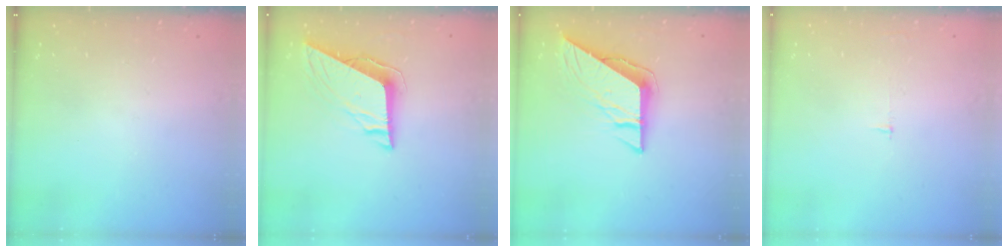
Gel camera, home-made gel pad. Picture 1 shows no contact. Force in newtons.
{"total": 8.9, "press": 8.8, "slide": 1.2}
{"total": 8.8, "press": 8.7, "slide": 0.8}
{"total": 2.5, "press": 2.5, "slide": 0.2}